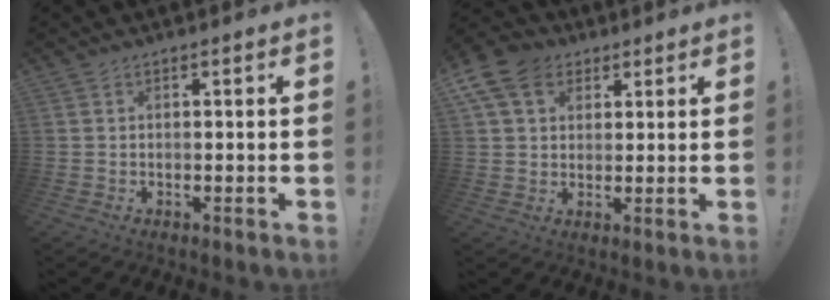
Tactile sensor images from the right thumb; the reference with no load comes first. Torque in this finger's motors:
{"motor_torque": [0.44, 0.51, 0.16, 0.00, 0.03]}